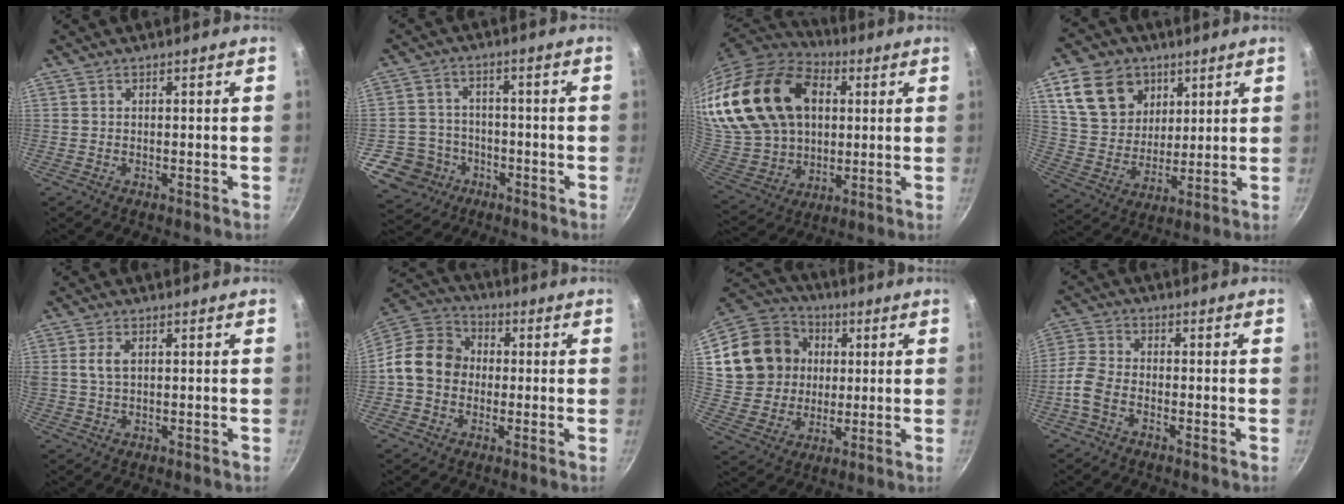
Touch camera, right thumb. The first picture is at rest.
{"total": 9.0, "force": [-4.0, 7.8, 1.9], "torque": [-0.009, 0.039, -0.065]}
{"total": 32.1, "force": [9.5, 22.2, 21.2], "torque": [-0.434, 0.014, 0.183]}
{"total": 16.4, "force": [7.2, 12.5, 7.8], "torque": [-0.115, -0.023, 0.139]}
{"total": 3.7, "force": [1.0, 1.9, 3.0], "torque": [-0.057, 0.002, 0.020]}
{"total": 12.7, "force": [-0.6, 10.7, 6.8], "torque": [-0.088, 0.031, -0.033]}
{"total": 18.3, "force": [3.9, 16.4, 7.4], "torque": [-0.127, 0.019, 0.074]}
{"total": 5.1, "force": [-2.7, 2.8, 3.3], "torque": [-0.079, 0.023, -0.069]}